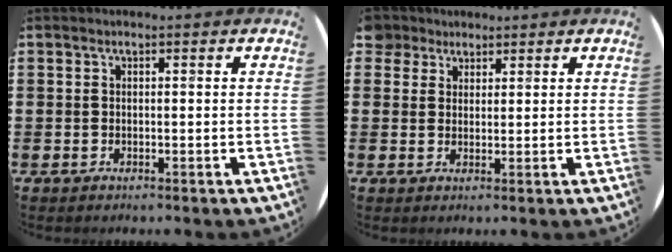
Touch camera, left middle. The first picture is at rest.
{"total": 2.9, "force": [2.3, 1.8, 0.0], "torque": [-0.001, 0.004, 0.045]}